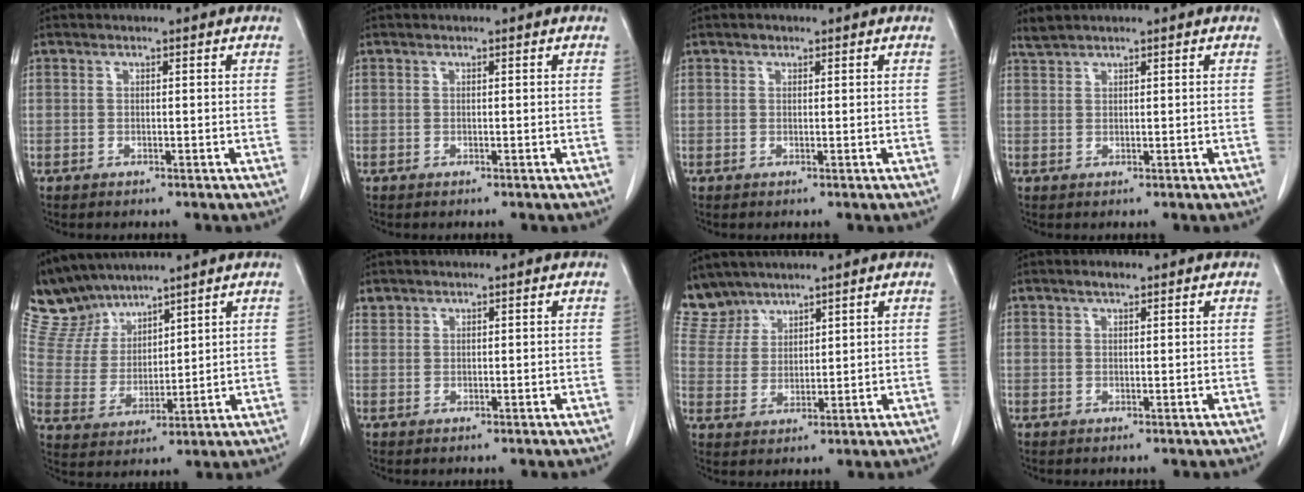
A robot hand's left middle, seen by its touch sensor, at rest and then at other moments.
{"total": 0.0}
{"total": 0.6, "force": [0.4, 0.5, 0.1], "torque": [-0.002, 0.000, 0.004]}
{"total": 1.4, "force": [1.4, 0.0, 0.1], "torque": [-0.006, 0.008, 0.034]}
{"total": 8.5, "force": [8.0, 2.8, 0.9], "torque": [-0.038, 0.016, 0.176]}
{"total": 0.9, "force": [0.8, 0.4, -0.1], "torque": [0.002, 0.005, 0.015]}
{"total": 5.5, "force": [5.1, 2.0, -0.4], "torque": [0.002, 0.004, 0.116]}
{"total": 1.3, "force": [1.0, 0.4, 0.7], "torque": [-0.017, 0.003, 0.018]}